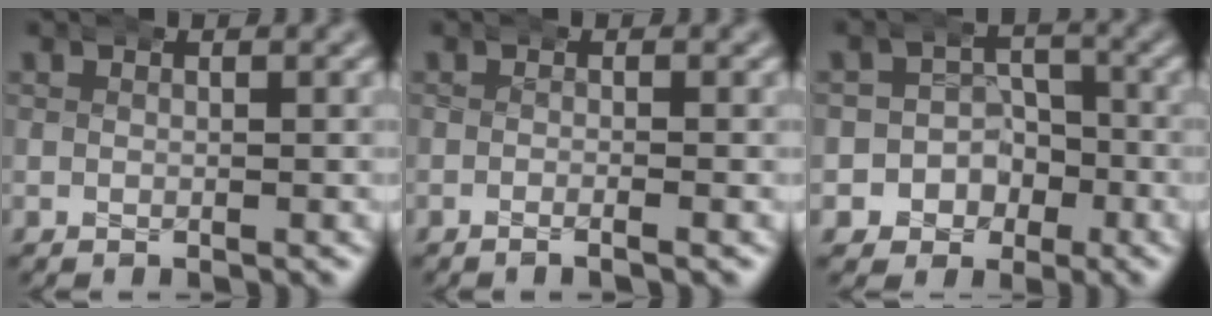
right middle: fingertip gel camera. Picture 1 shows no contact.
{"total": 1.2, "force": [-0.8, -0.4, 0.8], "torque": [-0.012, 0.009, -0.020]}
{"total": 8.7, "force": [-2.8, 8.1, 1.6], "torque": [-0.036, -0.014, -0.060]}